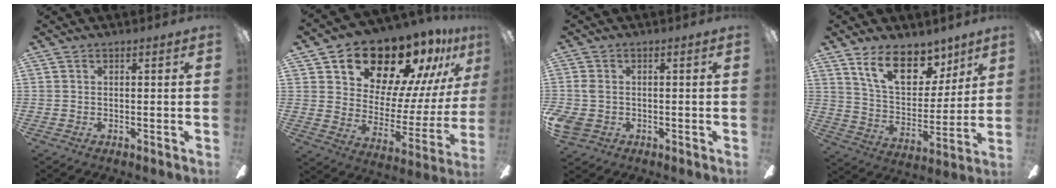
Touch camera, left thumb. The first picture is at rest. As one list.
[{"total": 19.9, "force": [16.1, 9.2, 7.5], "torque": [-0.114, -0.120, 0.283]}, {"total": 3.9, "force": [-1.0, 3.0, 2.3], "torque": [-0.062, 0.002, -0.022]}, {"total": 17.0, "force": [11.4, 8.5, 9.3], "torque": [-0.157, -0.055, 0.207]}]